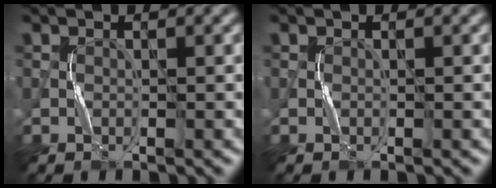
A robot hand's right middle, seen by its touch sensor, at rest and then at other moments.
{"total": 0.0}